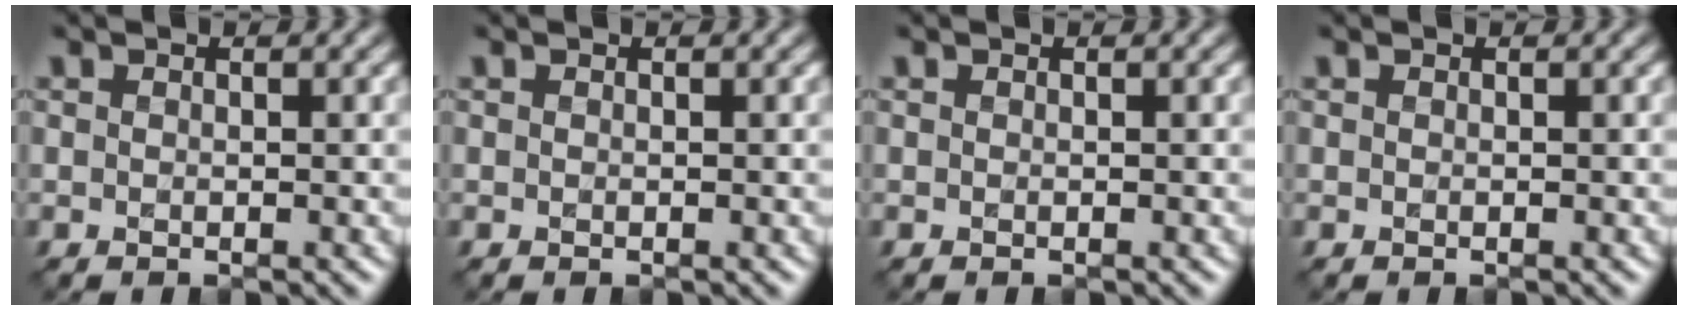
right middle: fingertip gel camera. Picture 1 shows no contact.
{"total": 0.0}
{"total": 0.0}
{"total": 0.0}